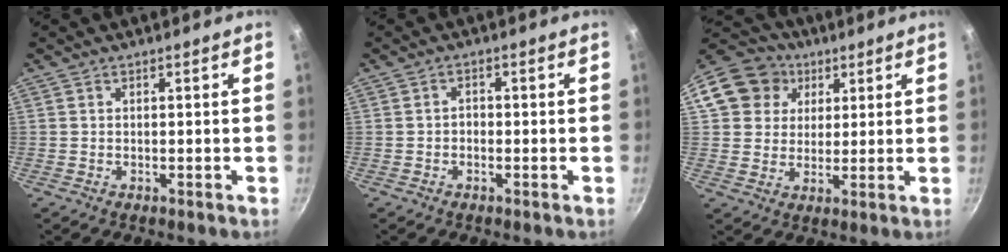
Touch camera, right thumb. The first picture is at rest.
{"total": 1.4, "force": [-0.5, 1.1, 0.7], "torque": [-0.008, 0.007, -0.010]}
{"total": 13.7, "force": [4.8, 11.8, 5.0], "torque": [-0.078, 0.019, 0.076]}